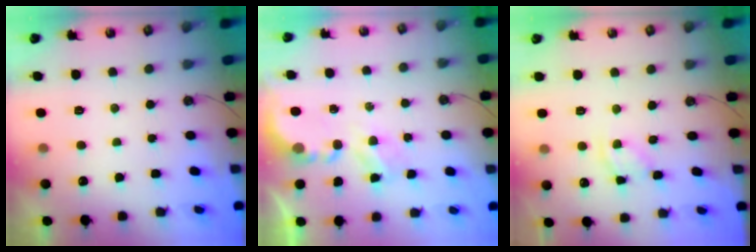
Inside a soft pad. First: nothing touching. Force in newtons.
{"total": 3.9, "press": 3.9, "slide": 0.1}
{"total": 5.7, "press": 5.7, "slide": 0.4}